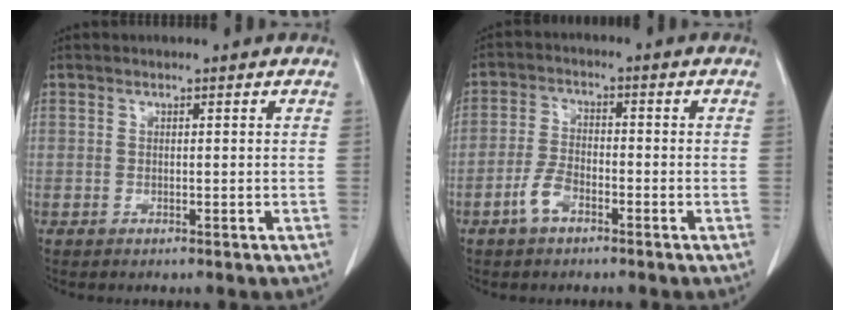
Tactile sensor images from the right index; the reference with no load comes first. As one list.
[{"total": 4.5, "force": [-2.6, 2.2, 3.0], "torque": [-0.068, 0.006, -0.053]}]